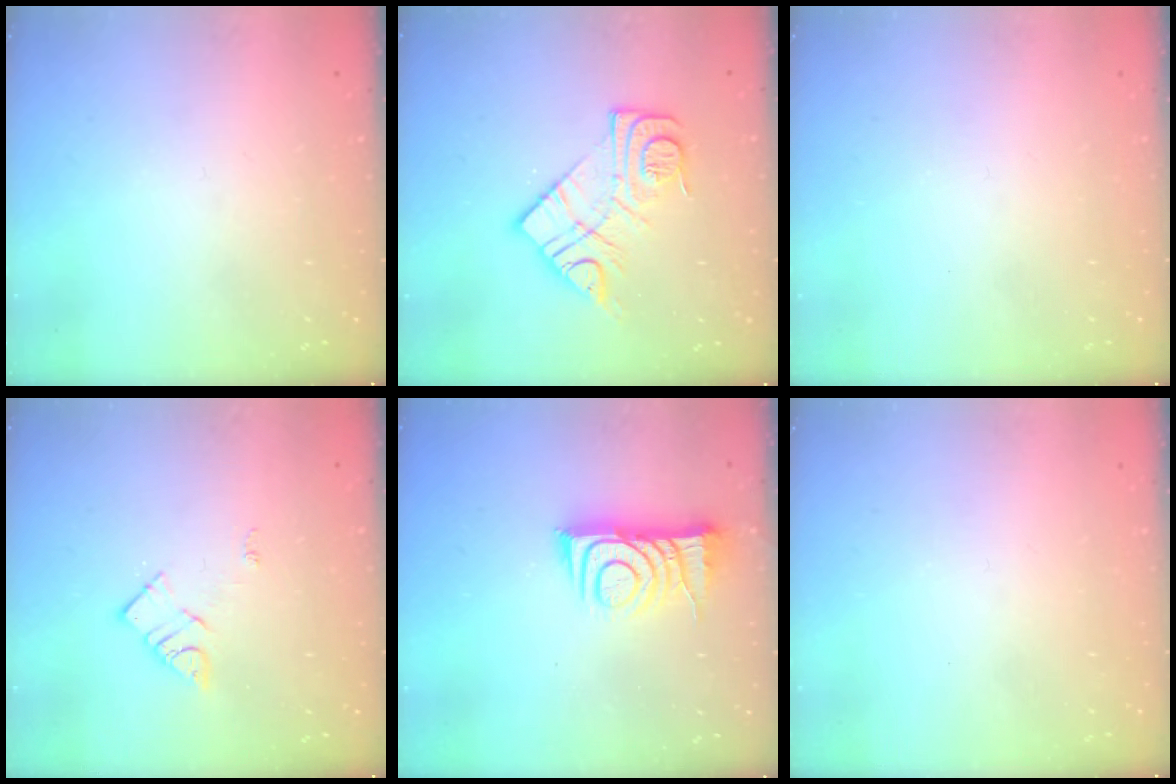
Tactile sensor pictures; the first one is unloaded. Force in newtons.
{"total": 13.2, "press": 13.2, "slide": 1.0}
{"total": 1.5, "press": 1.5, "slide": 0.1}
{"total": 7.4, "press": 7.4, "slide": 0.2}
{"total": 9.7, "press": 9.7, "slide": 0.9}
{"total": 1.5, "press": 1.5, "slide": 0.1}